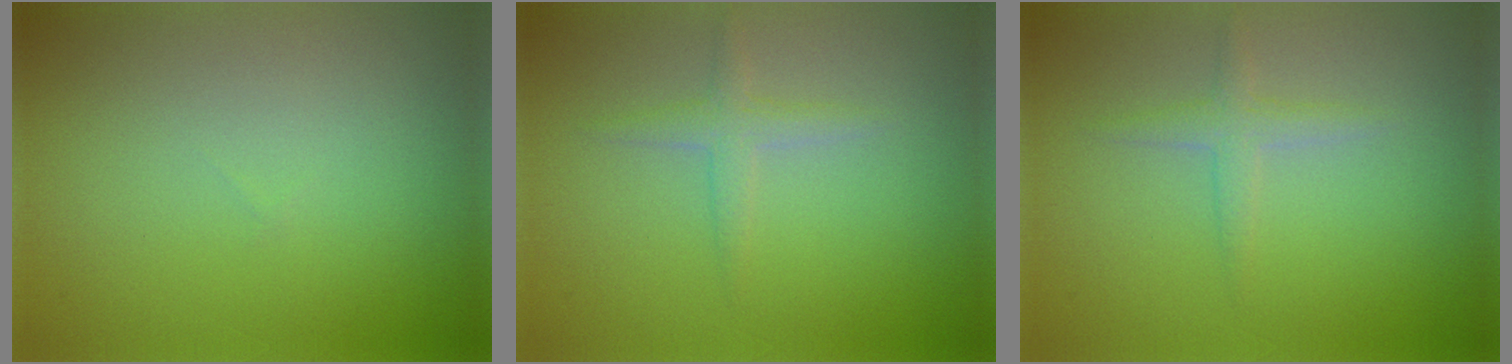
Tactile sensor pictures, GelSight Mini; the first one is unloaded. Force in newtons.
{"total": 1.6, "press": 1.6, "slide": 0.1}
{"total": 1.6, "press": 1.6, "slide": 0.1}